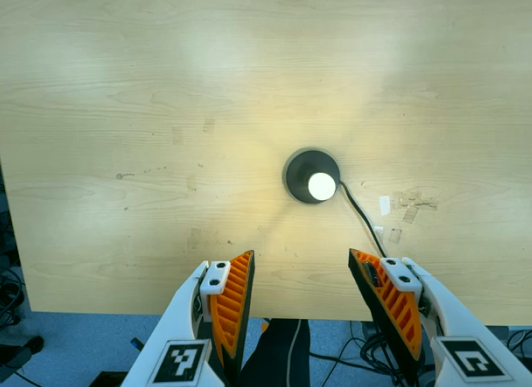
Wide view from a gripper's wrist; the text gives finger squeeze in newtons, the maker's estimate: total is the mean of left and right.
{"total": 0.0}